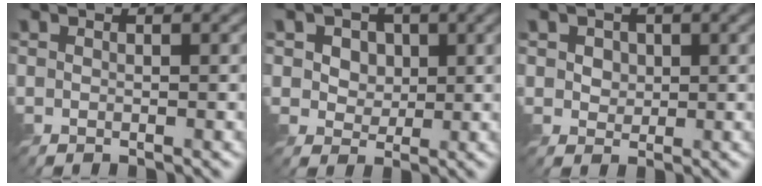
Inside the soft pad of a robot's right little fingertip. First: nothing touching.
{"total": 4.9, "force": [1.9, 3.9, 2.1], "torque": [-0.047, 0.001, 0.030]}
{"total": 2.0, "force": [0.7, 1.7, 0.9], "torque": [-0.031, -0.001, 0.019]}